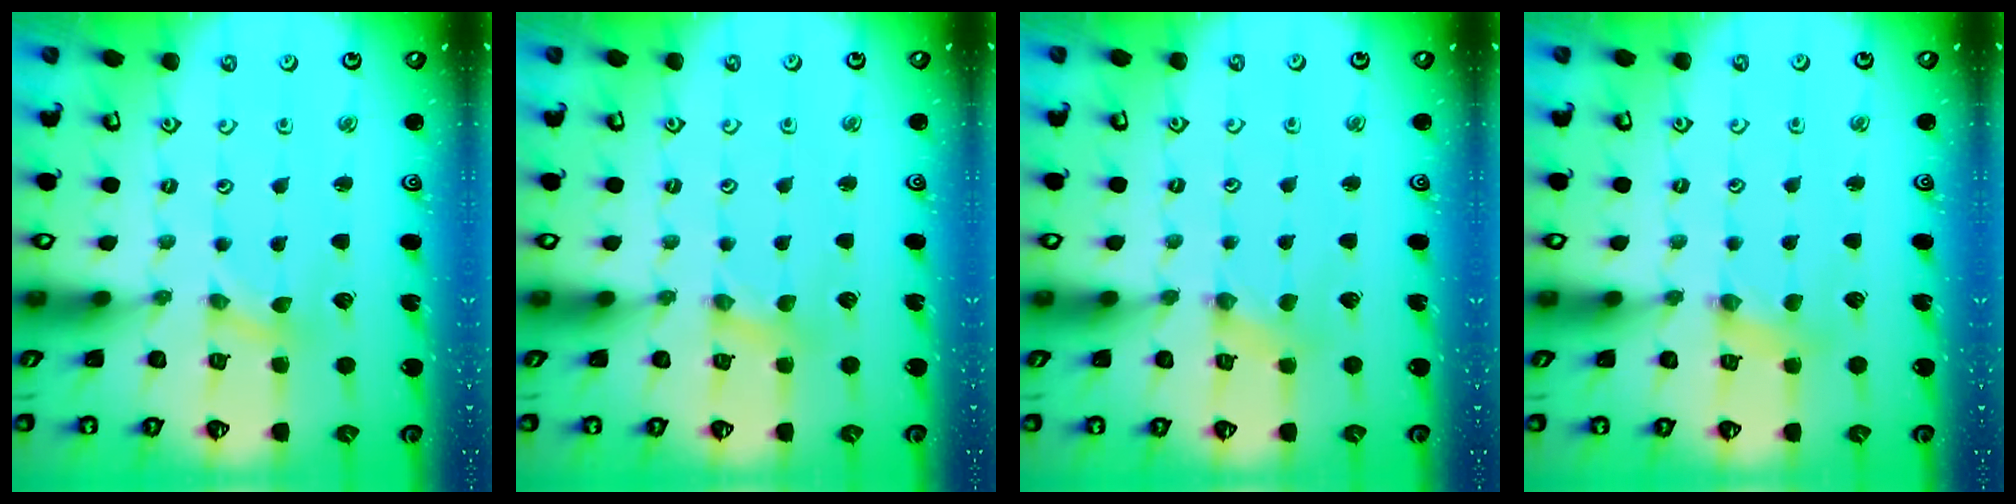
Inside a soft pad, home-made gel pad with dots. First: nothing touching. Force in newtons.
{"total": 0.6, "press": 0.5, "slide": 0.1}
{"total": 0.8, "press": 0.8, "slide": 0.2}
{"total": 1.6, "press": 1.6, "slide": 0.2}